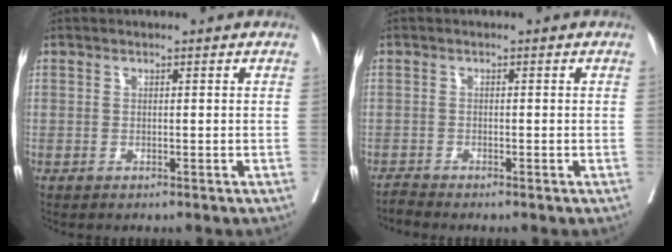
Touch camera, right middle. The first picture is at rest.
{"total": 1.4, "force": [-1.3, -0.5, -0.1], "torque": [-0.004, -0.009, -0.028]}